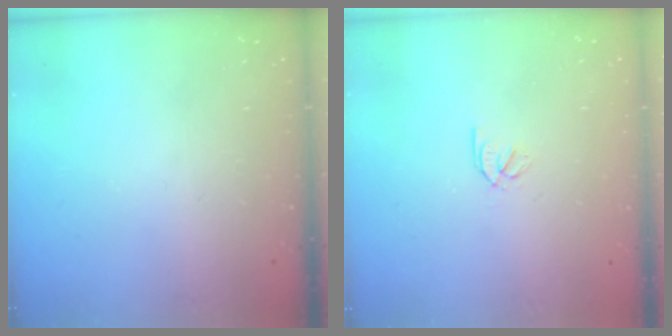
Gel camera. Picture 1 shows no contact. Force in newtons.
{"total": 1.9, "press": 1.9, "slide": 0.3}